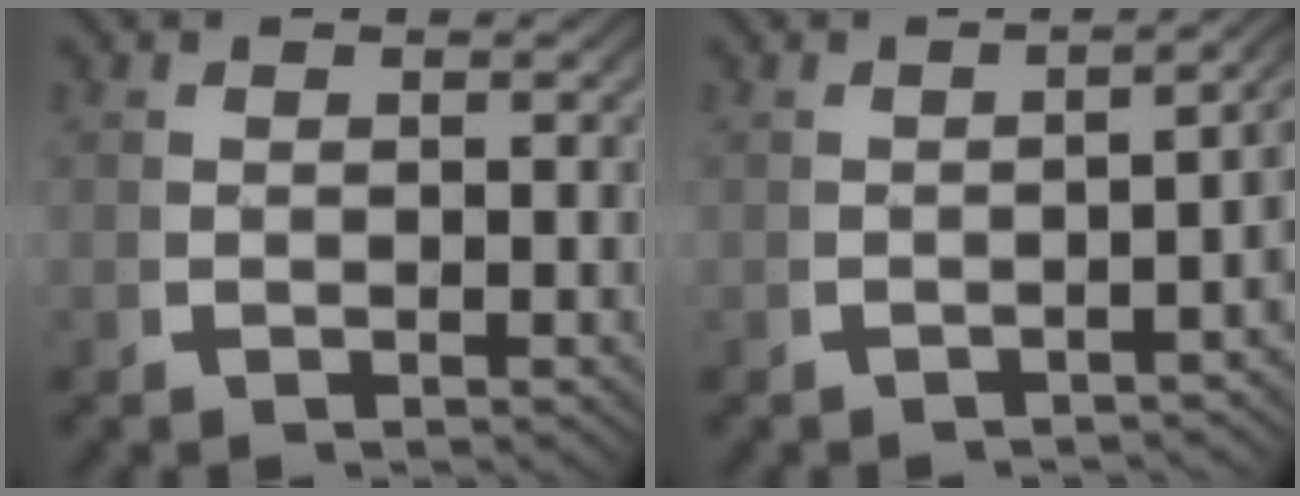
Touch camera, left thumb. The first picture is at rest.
{"total": 4.7, "force": [-0.4, 1.9, 4.3], "torque": [-0.041, 0.018, -0.013]}